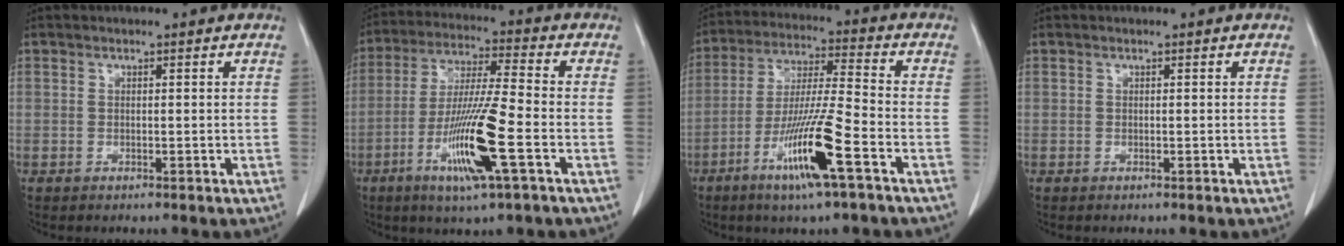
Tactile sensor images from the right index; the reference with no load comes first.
{"total": 13.6, "force": [-5.0, 0.1, 12.6], "torque": [-0.249, -0.018, -0.093]}
{"total": 13.2, "force": [-6.2, -0.1, 11.7], "torque": [-0.229, -0.016, -0.115]}
{"total": 0.0}